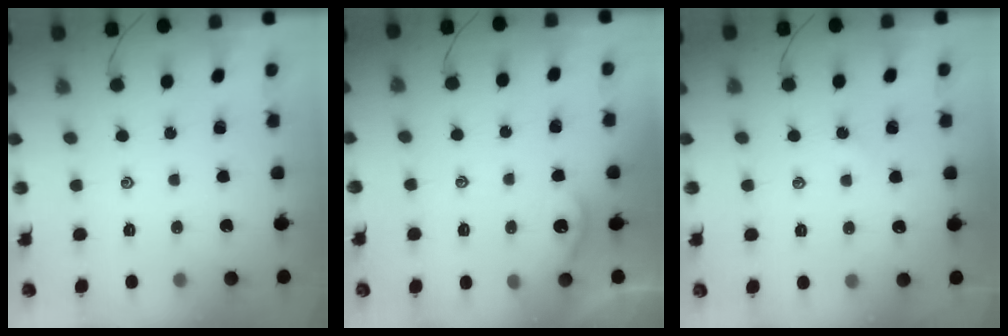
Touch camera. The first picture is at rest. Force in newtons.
{"total": 3.0, "press": 3.0, "slide": 0.5}
{"total": 2.8, "press": 2.8, "slide": 0.5}